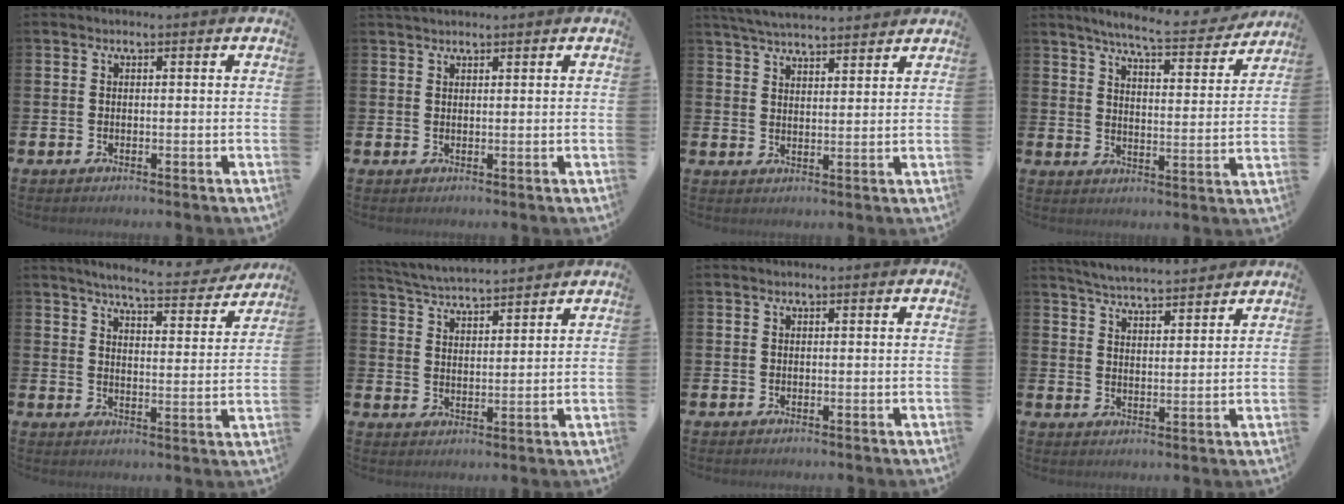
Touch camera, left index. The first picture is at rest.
{"total": 1.3, "force": [1.2, 0.4, 0.3], "torque": [0.005, -0.002, 0.021]}
{"total": 4.9, "force": [4.8, 0.3, 0.8], "torque": [-0.031, -0.022, 0.088]}
{"total": 6.8, "force": [6.4, 0.2, 2.4], "torque": [-0.053, -0.044, 0.104]}
{"total": 5.9, "force": [5.6, 0.4, 1.8], "torque": [-0.040, -0.038, 0.092]}
{"total": 4.6, "force": [4.6, 0.2, 0.3], "torque": [-0.026, -0.030, 0.080]}
{"total": 0.0}
{"total": 5.0, "force": [5.0, 0.1, 0.4], "torque": [-0.027, -0.031, 0.089]}